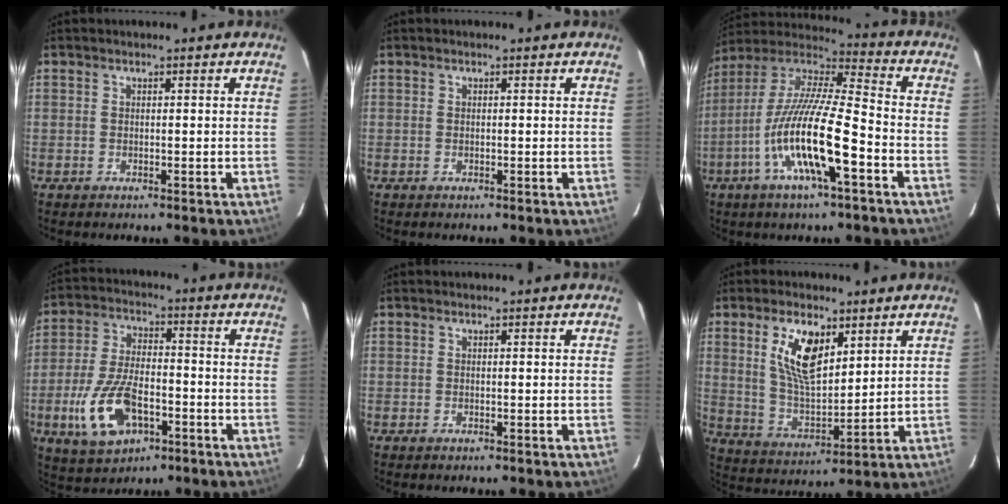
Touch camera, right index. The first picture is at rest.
{"total": 0.0}
{"total": 18.2, "force": [-7.4, 3.1, 16.4], "torque": [-0.309, -0.023, -0.147]}
{"total": 13.9, "force": [-5.4, 7.0, 10.7], "torque": [-0.234, -0.008, -0.090]}
{"total": 0.0}
{"total": 11.2, "force": [5.0, 5.1, 8.6], "torque": [-0.160, 0.005, 0.106]}